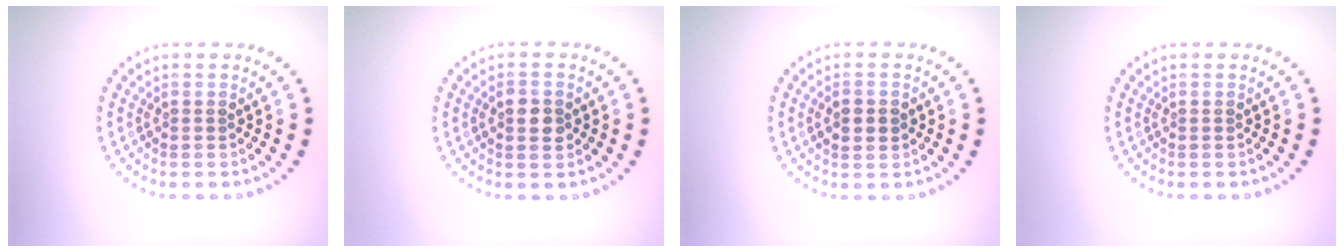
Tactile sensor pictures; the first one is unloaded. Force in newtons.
{"total": 1.9, "press": 1.9, "slide": 0.1}
{"total": 1.8, "press": 1.8, "slide": 0.0}
{"total": 0.0}